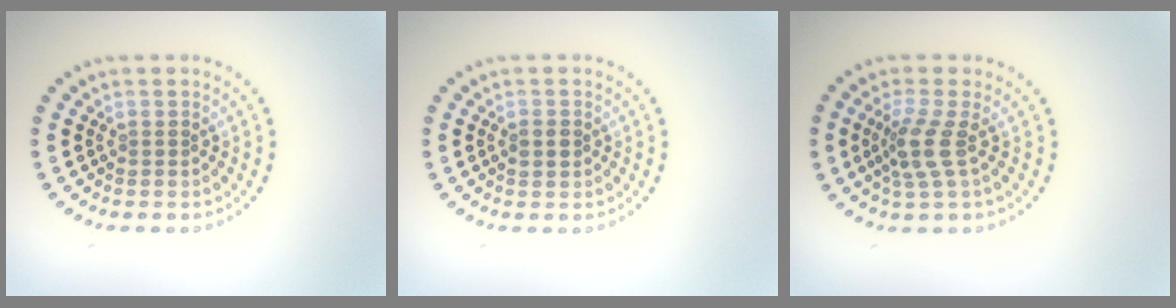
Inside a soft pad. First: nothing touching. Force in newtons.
{"total": 1.2, "press": 1.2, "slide": 0.2}
{"total": 2.7, "press": 2.2, "slide": 1.7}